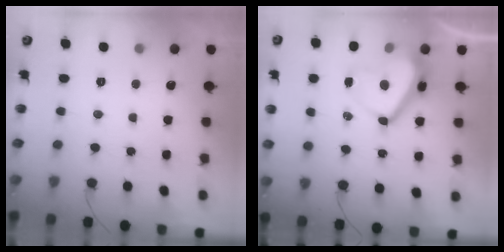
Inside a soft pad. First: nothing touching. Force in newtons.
{"total": 12.1, "press": 12.0, "slide": 1.0}